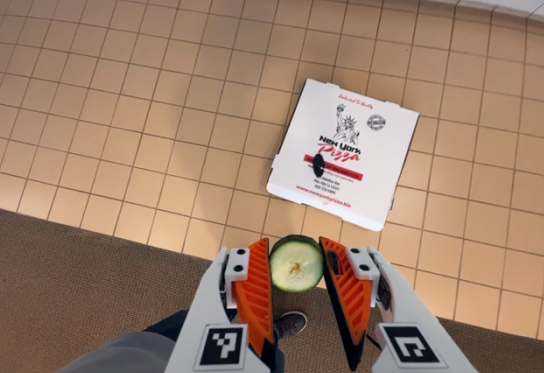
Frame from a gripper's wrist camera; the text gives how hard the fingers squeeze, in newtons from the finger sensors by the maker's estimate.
{"total": 8.1, "left": 8.2, "right": 8.0}